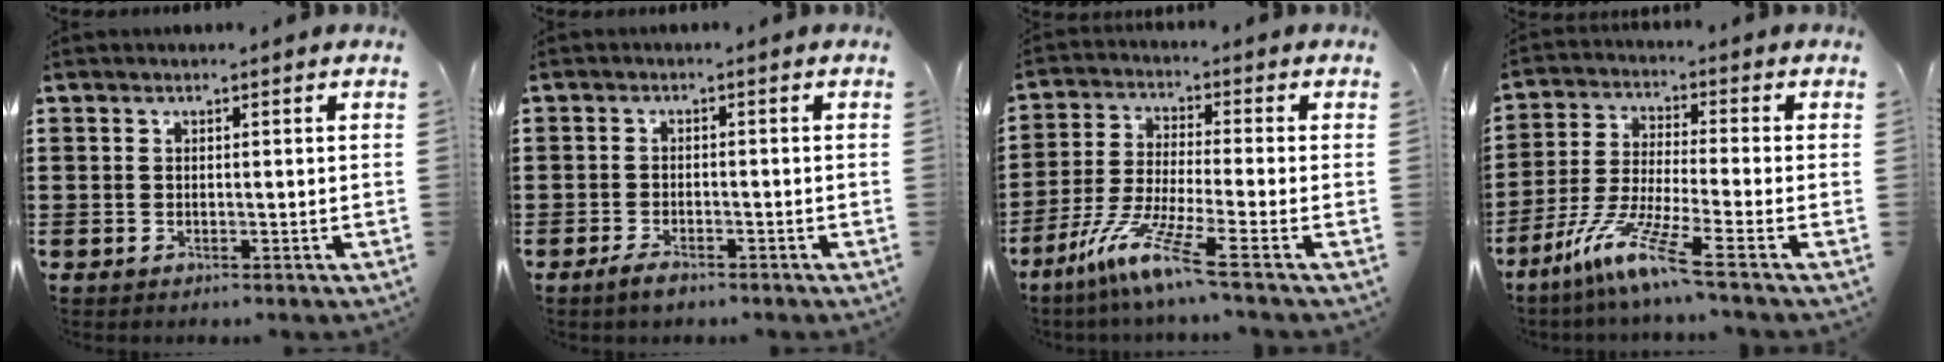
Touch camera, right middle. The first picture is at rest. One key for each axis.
{"total": 2.0, "fx": -1.4, "fy": 0.6, "fz": 1.2, "tx": -0.031, "ty": -0.004, "tz": -0.028}
{"total": 8.7, "fx": -6.0, "fy": -0.2, "fz": 6.3, "tx": -0.144, "ty": -0.021, "tz": -0.122}
{"total": 9.1, "fx": -6.2, "fy": -0.1, "fz": 6.6, "tx": -0.148, "ty": -0.021, "tz": -0.125}